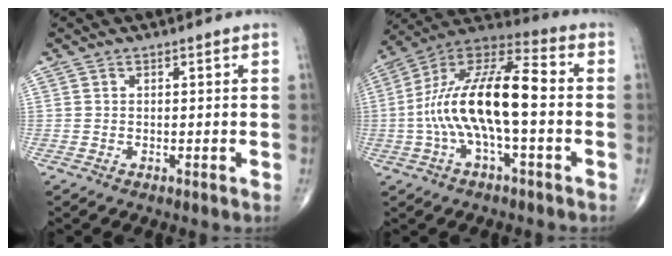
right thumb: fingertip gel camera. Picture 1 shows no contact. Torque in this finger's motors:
{"motor_torque": [0.63, 0.57, 1.93, -0.45, 0.22]}